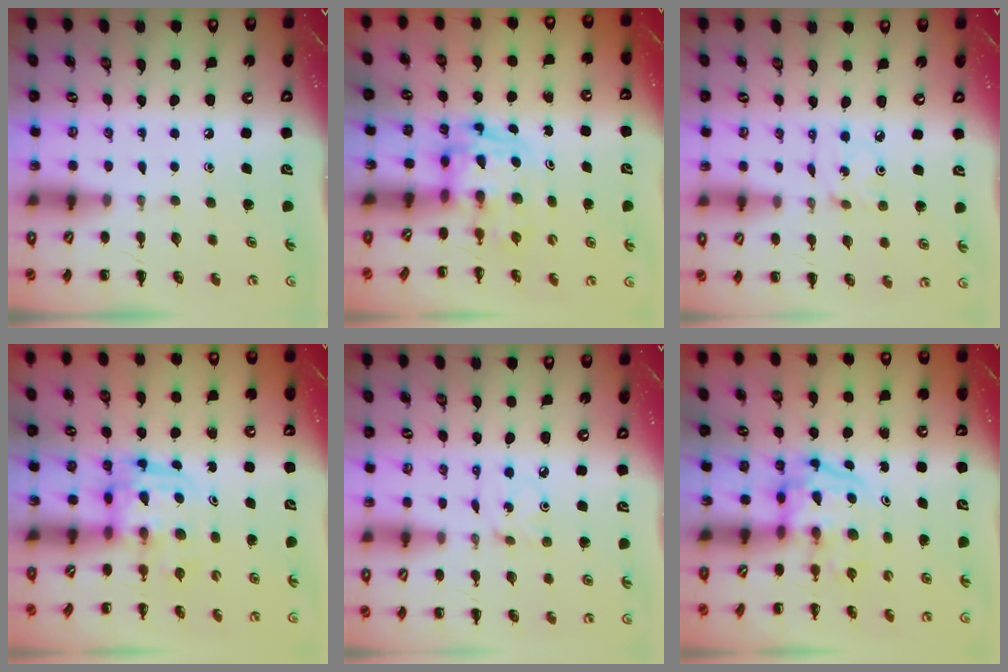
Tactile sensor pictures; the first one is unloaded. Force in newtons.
{"total": 2.9, "press": 2.8, "slide": 0.5}
{"total": 1.5, "press": 1.4, "slide": 0.5}
{"total": 3.0, "press": 3.0, "slide": 0.3}
{"total": 1.5, "press": 1.4, "slide": 0.5}
{"total": 3.8, "press": 3.7, "slide": 0.6}